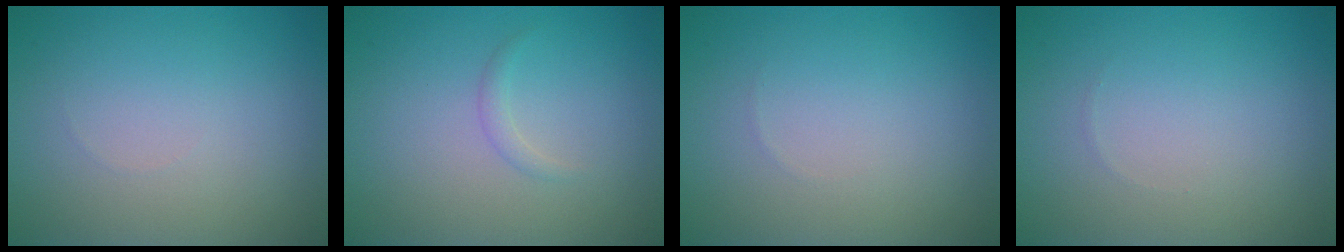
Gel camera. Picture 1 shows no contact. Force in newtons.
{"total": 0.8, "press": 0.8, "slide": 0.1}
{"total": 0.0}
{"total": 0.0}